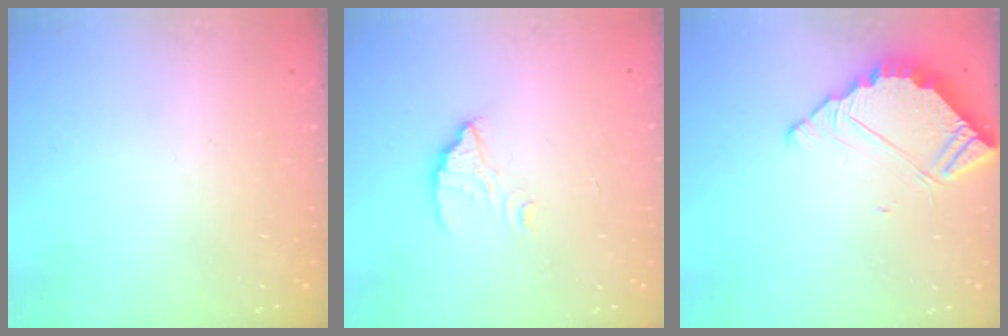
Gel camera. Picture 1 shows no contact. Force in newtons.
{"total": 3.4, "press": 3.4, "slide": 0.1}
{"total": 5.5, "press": 5.5, "slide": 0.1}